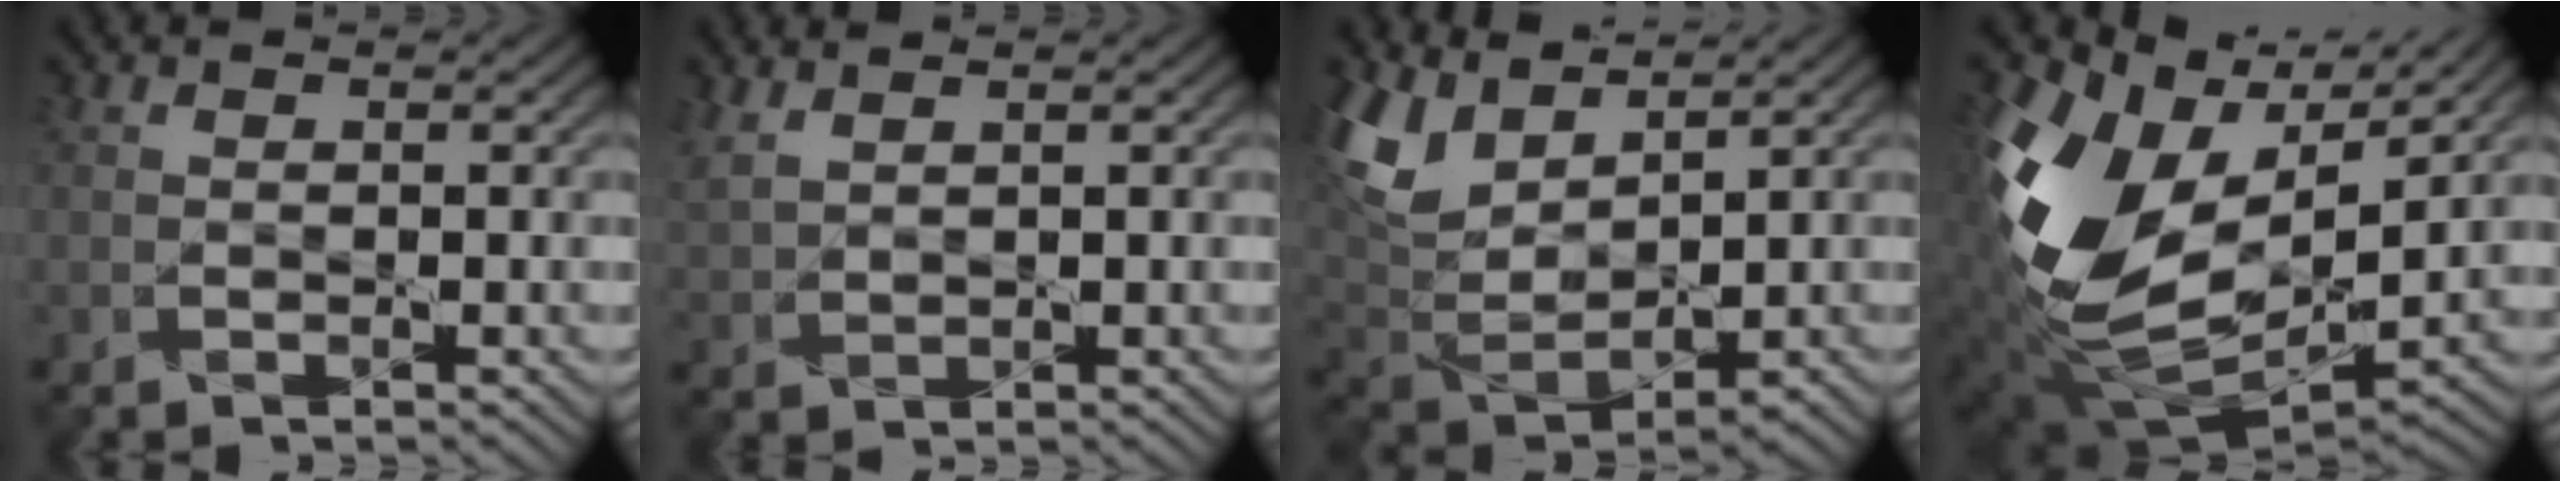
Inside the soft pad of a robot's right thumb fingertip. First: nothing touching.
{"total": 2.9, "force": [2.1, 1.0, 1.8], "torque": [-0.055, 0.008, 0.050]}
{"total": 10.4, "force": [6.2, 4.8, 6.8], "torque": [-0.180, 0.008, 0.130]}
{"total": 16.4, "force": [3.4, 10.8, 11.9], "torque": [-0.273, -0.009, 0.070]}